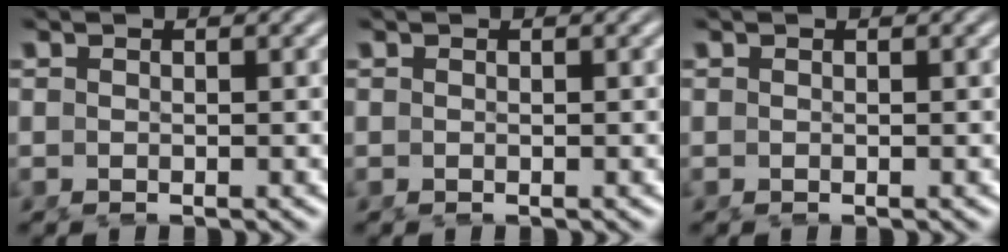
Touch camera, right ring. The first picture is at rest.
{"total": 0.0}
{"total": 0.0}